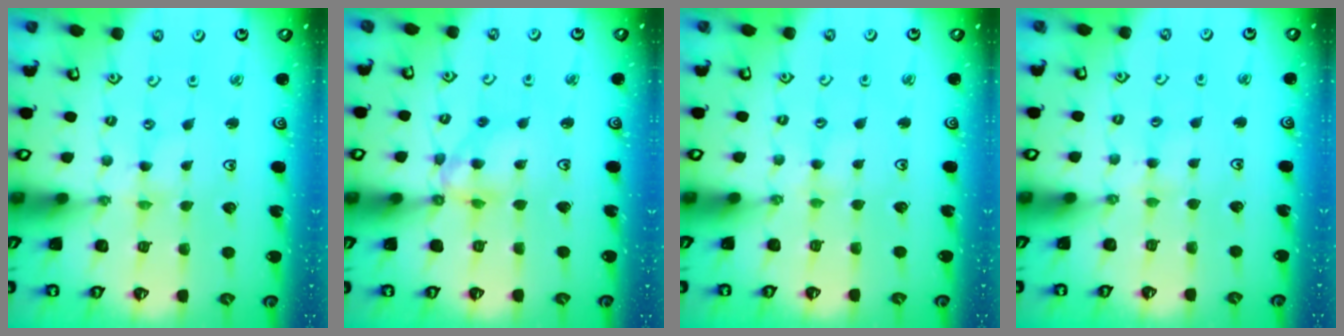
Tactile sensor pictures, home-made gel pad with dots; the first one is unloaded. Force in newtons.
{"total": 11.4, "press": 11.3, "slide": 1.2}
{"total": 2.8, "press": 2.8, "slide": 0.3}
{"total": 3.5, "press": 3.5, "slide": 0.4}